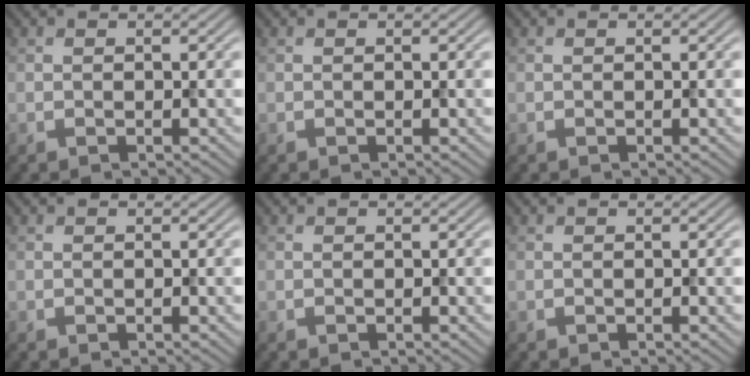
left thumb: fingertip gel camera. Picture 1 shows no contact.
{"total": 0.0}
{"total": 0.0}
{"total": 0.0}
{"total": 0.0}
{"total": 0.0}